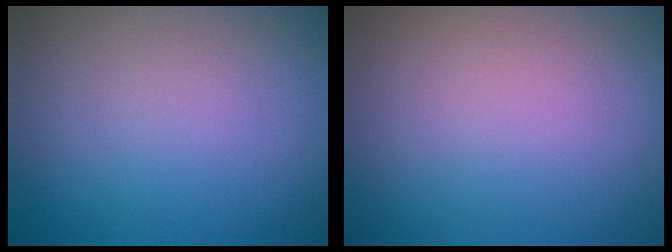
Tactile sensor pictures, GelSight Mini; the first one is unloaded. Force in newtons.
{"total": 0.0}